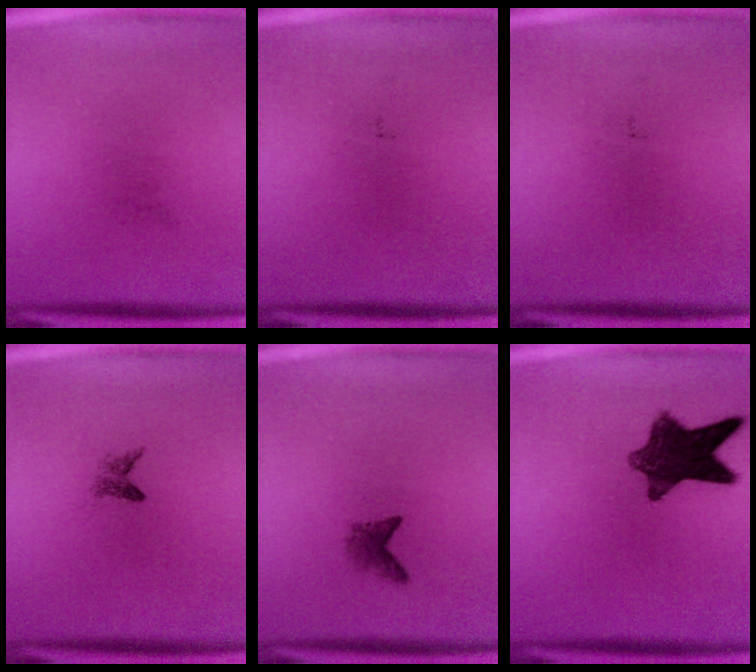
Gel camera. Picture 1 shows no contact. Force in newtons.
{"total": 0.0}
{"total": 0.0}
{"total": 1.4}
{"total": 1.8}
{"total": 10.1}